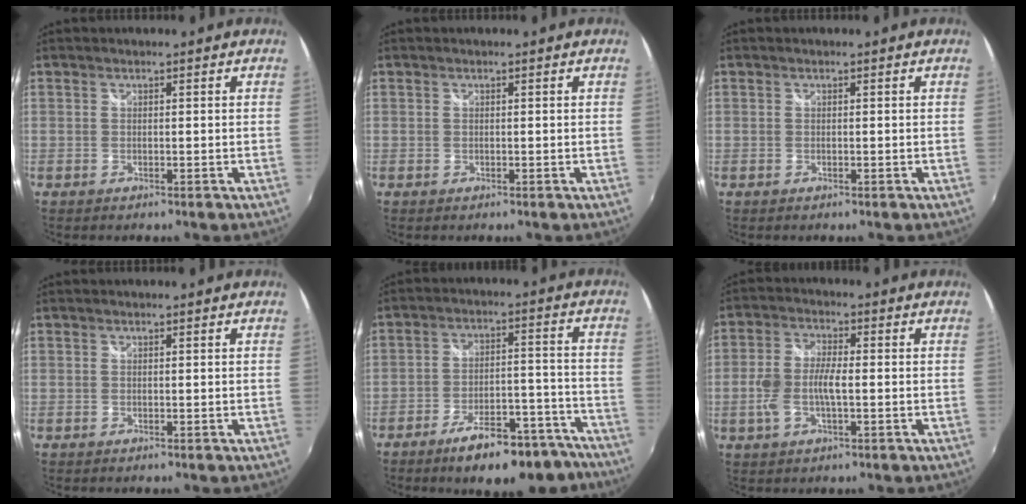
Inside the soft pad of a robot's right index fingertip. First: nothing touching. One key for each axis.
{"total": 0.0}
{"total": 0.0}
{"total": 0.0}
{"total": 16.8, "fx": -13.5, "fy": 5.5, "fz": 8.4, "tx": -0.123, "ty": 0.025, "tz": -0.176}
{"total": 7.5, "fx": -1.3, "fy": 3.4, "fz": 6.6, "tx": -0.137, "ty": 0.003, "tz": -0.025}